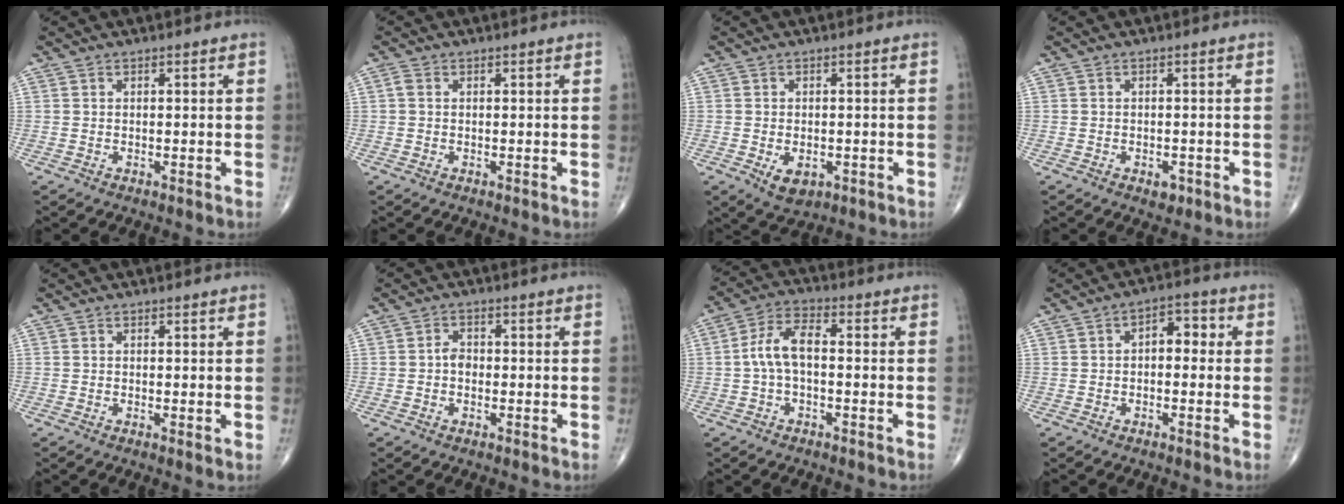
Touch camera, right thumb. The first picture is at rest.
{"total": 1.0, "force": [0.2, 0.7, 0.7], "torque": [-0.013, 0.006, 0.001]}
{"total": 4.4, "force": [-1.3, 2.8, 3.1], "torque": [-0.039, 0.000, -0.011]}
{"total": 2.0, "force": [-0.9, 1.3, 1.2], "torque": [-0.006, 0.002, -0.010]}
{"total": 0.7, "force": [0.0, 0.2, 0.7], "torque": [-0.011, -0.004, -0.002]}
{"total": 2.3, "force": [-0.4, 1.7, 1.5], "torque": [-0.012, 0.007, -0.014]}
{"total": 7.2, "force": [-0.5, 3.6, 6.2], "torque": [-0.120, 0.029, -0.019]}
{"total": 5.1, "force": [0.2, 3.1, 4.0], "torque": [-0.037, 0.019, -0.008]}